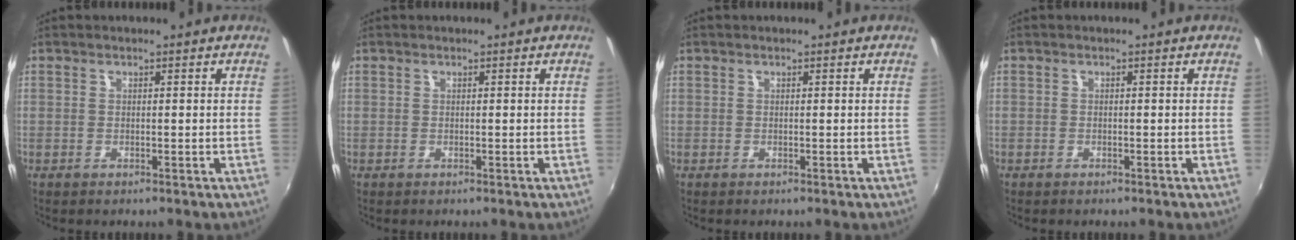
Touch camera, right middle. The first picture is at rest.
{"total": 0.0}
{"total": 0.0}
{"total": 0.7, "force": [-0.5, 0.5, 0.0], "torque": [-0.004, 0.003, -0.009]}